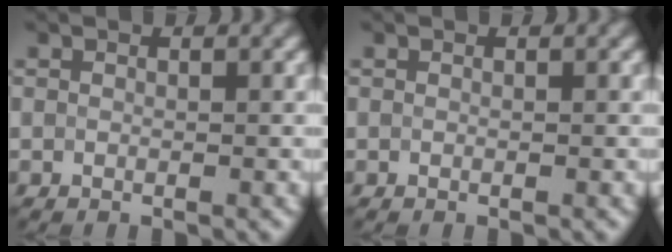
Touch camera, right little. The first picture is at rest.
{"total": 0.0}